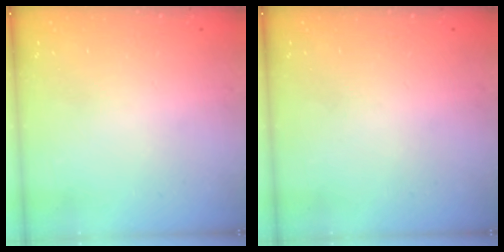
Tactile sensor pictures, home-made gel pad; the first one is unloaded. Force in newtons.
{"total": 0.0}